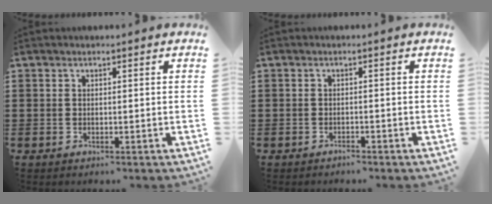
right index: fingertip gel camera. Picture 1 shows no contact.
{"total": 1.0, "force": [-1.0, 0.0, 0.1], "torque": [-0.005, -0.003, -0.021]}